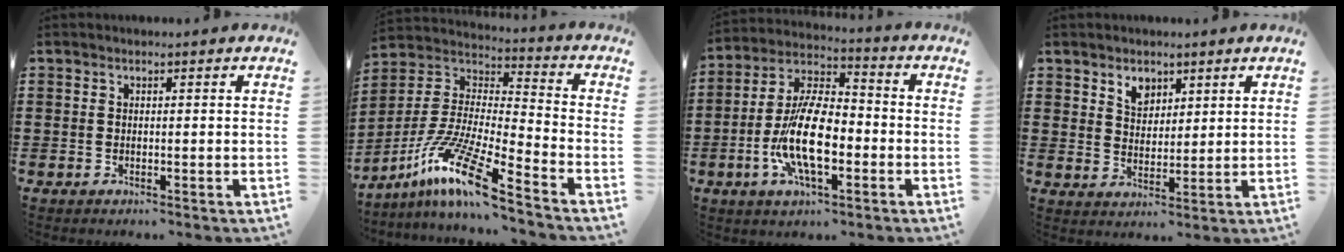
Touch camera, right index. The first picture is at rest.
{"total": 13.8, "force": [-10.4, 0.5, 9.0], "torque": [-0.192, 0.002, -0.205]}
{"total": 13.1, "force": [-3.8, 5.6, 11.1], "torque": [-0.251, -0.006, -0.076]}
{"total": 3.7, "force": [2.5, 2.4, 1.1], "torque": [-0.033, 0.010, 0.048]}